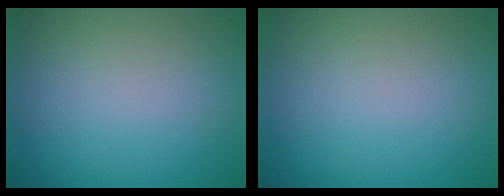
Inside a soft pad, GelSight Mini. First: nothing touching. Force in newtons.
{"total": 0.0}